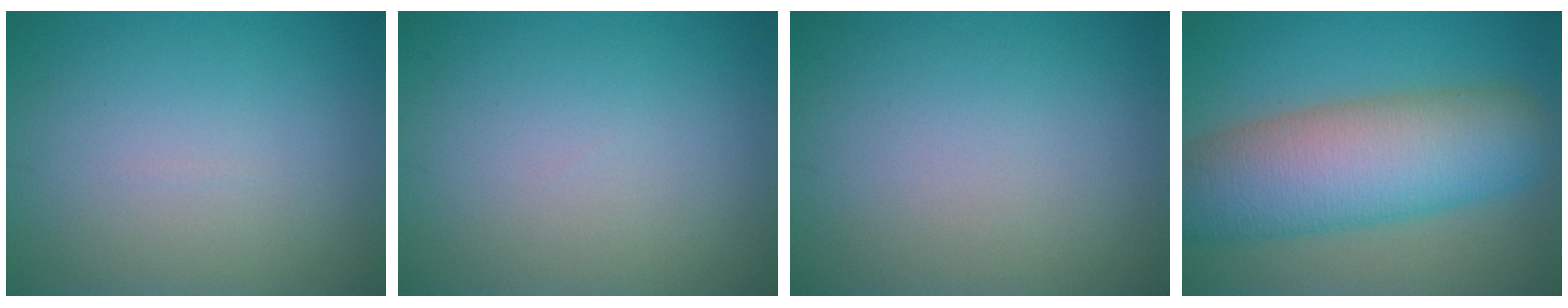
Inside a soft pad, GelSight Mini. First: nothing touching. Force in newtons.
{"total": 0.0}
{"total": 0.0}
{"total": 11.0, "press": 11.0, "slide": 0.7}